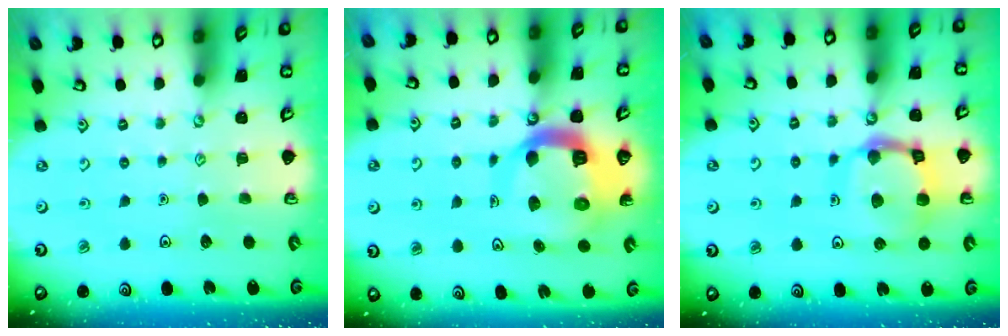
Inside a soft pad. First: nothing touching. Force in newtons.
{"total": 12.9, "press": 12.8, "slide": 1.6}
{"total": 14.1, "press": 14.1, "slide": 1.5}